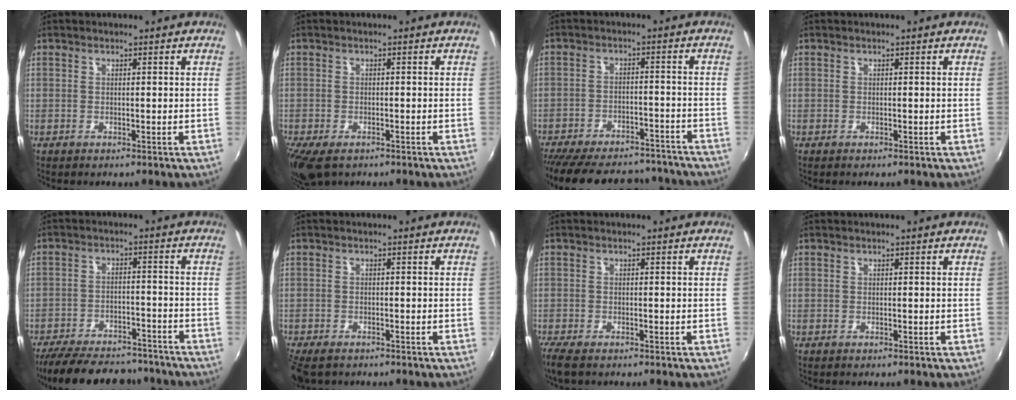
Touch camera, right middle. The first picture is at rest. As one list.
[{"total": 5.6, "force": [-3.9, 2.4, 3.2], "torque": [-0.076, -0.026, -0.068]}, {"total": 23.0, "force": [-19.9, 7.5, 8.8], "torque": [-0.188, 0.009, -0.260]}, {"total": 0.0}, {"total": 21.2, "force": [-18.0, 6.9, 9.0], "torque": [-0.187, -0.003, -0.247]}, {"total": 5.1, "force": [-4.0, 2.0, 2.5], "torque": [-0.066, -0.025, -0.073]}, {"total": 3.8, "force": [-2.8, 0.9, 2.4], "torque": [-0.055, -0.016, -0.053]}, {"total": 0.0}]